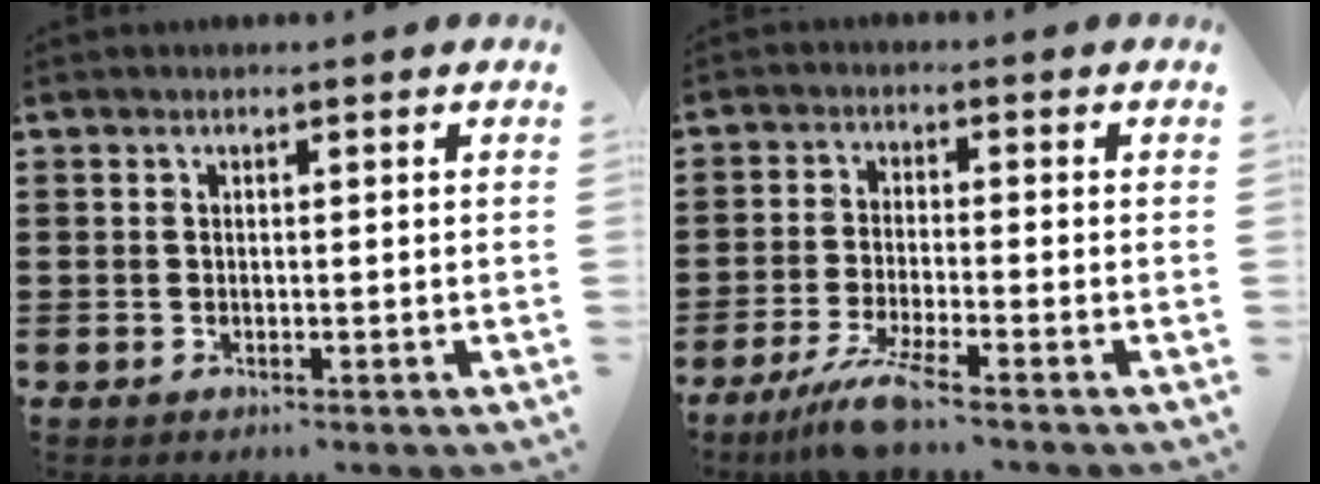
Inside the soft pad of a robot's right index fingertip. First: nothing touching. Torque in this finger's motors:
{"motor_torque": [0.34, -0.23, 0.16, 0.04]}